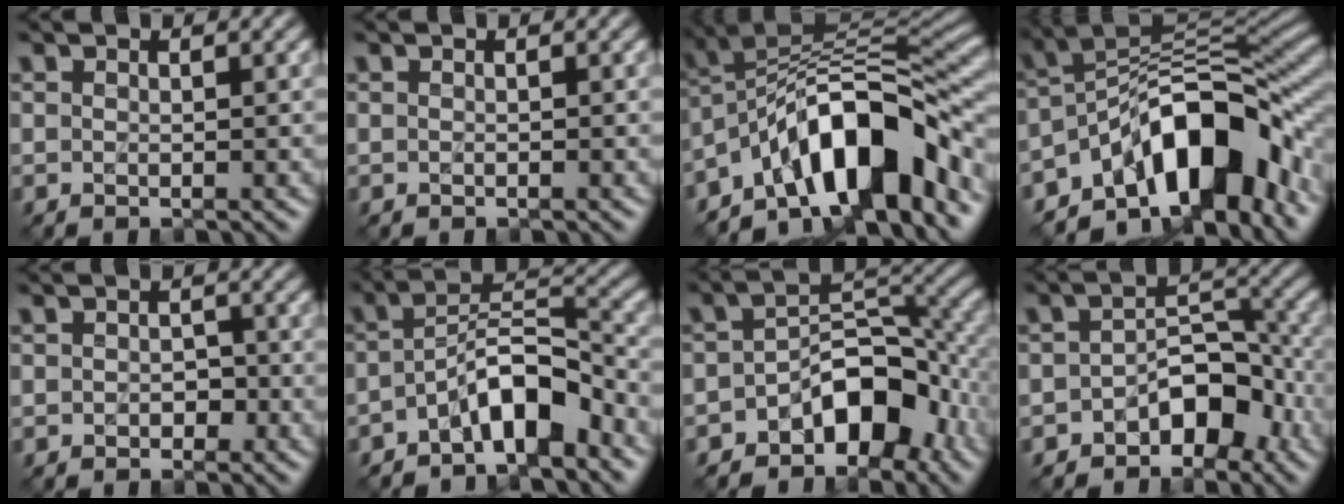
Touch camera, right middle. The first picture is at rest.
{"total": 0.0}
{"total": 11.5, "force": [-6.0, 4.5, 8.8], "torque": [-0.112, 0.021, -0.116]}
{"total": 12.1, "force": [-6.3, 5.4, 8.9], "torque": [-0.111, 0.015, -0.122]}
{"total": 1.2, "force": [-0.4, 1.0, 0.6], "torque": [-0.007, 0.000, -0.008]}
{"total": 5.8, "force": [-3.5, 2.1, 4.2], "torque": [-0.063, 0.013, -0.067]}
{"total": 7.7, "force": [-4.1, 4.4, 4.9], "torque": [-0.050, 0.005, -0.075]}
{"total": 5.1, "force": [-2.7, 3.0, 3.1], "torque": [-0.030, 0.006, -0.047]}